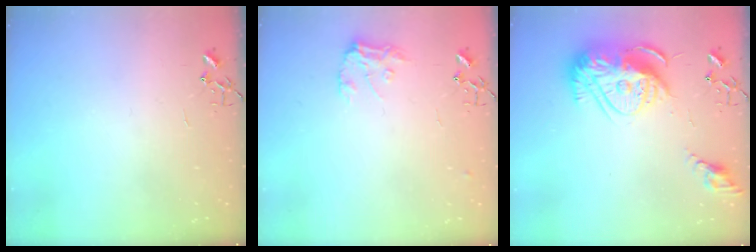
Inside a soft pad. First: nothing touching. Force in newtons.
{"total": 9.8, "press": 9.8, "slide": 0.6}
{"total": 17.6, "press": 17.5, "slide": 1.6}